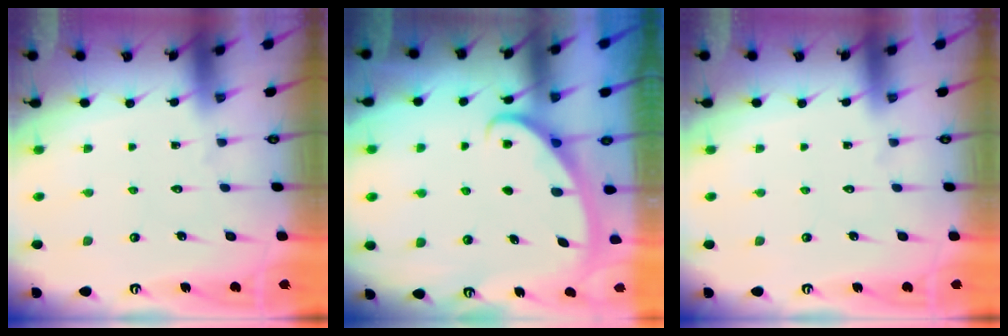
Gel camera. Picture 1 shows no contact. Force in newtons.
{"total": 3.0, "press": 2.9, "slide": 0.4}
{"total": 0.0}